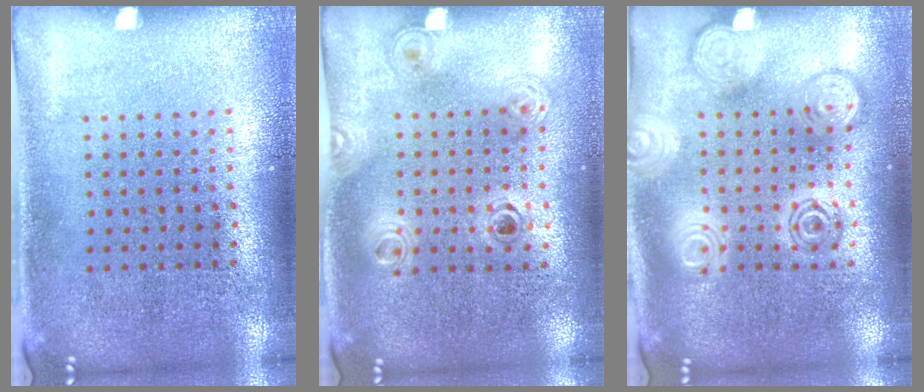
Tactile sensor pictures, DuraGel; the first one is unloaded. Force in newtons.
{"total": 1.2, "press": 1.1, "slide": 0.5}
{"total": 2.7, "press": 2.7, "slide": 0.3}